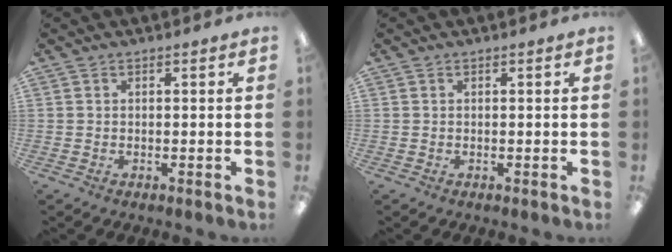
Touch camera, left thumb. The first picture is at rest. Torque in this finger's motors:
{"motor_torque": [-0.04, 0.06, -0.17, 0.02, 0.02]}